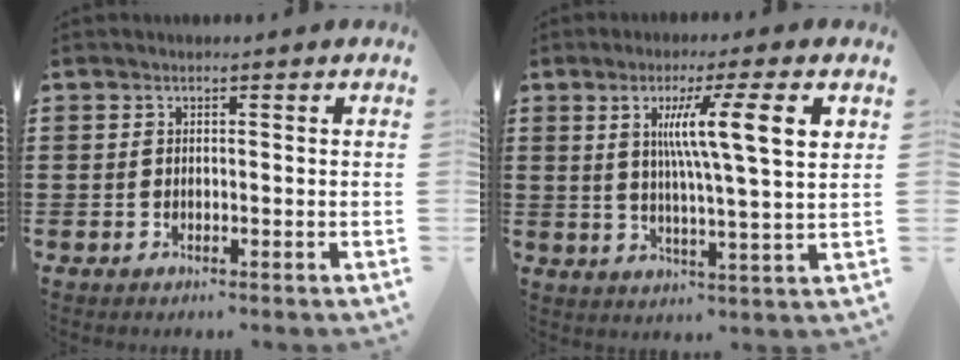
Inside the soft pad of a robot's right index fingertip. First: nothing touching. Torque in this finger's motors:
{"motor_torque": [1.42, 0.72, 0.40, 0.21]}